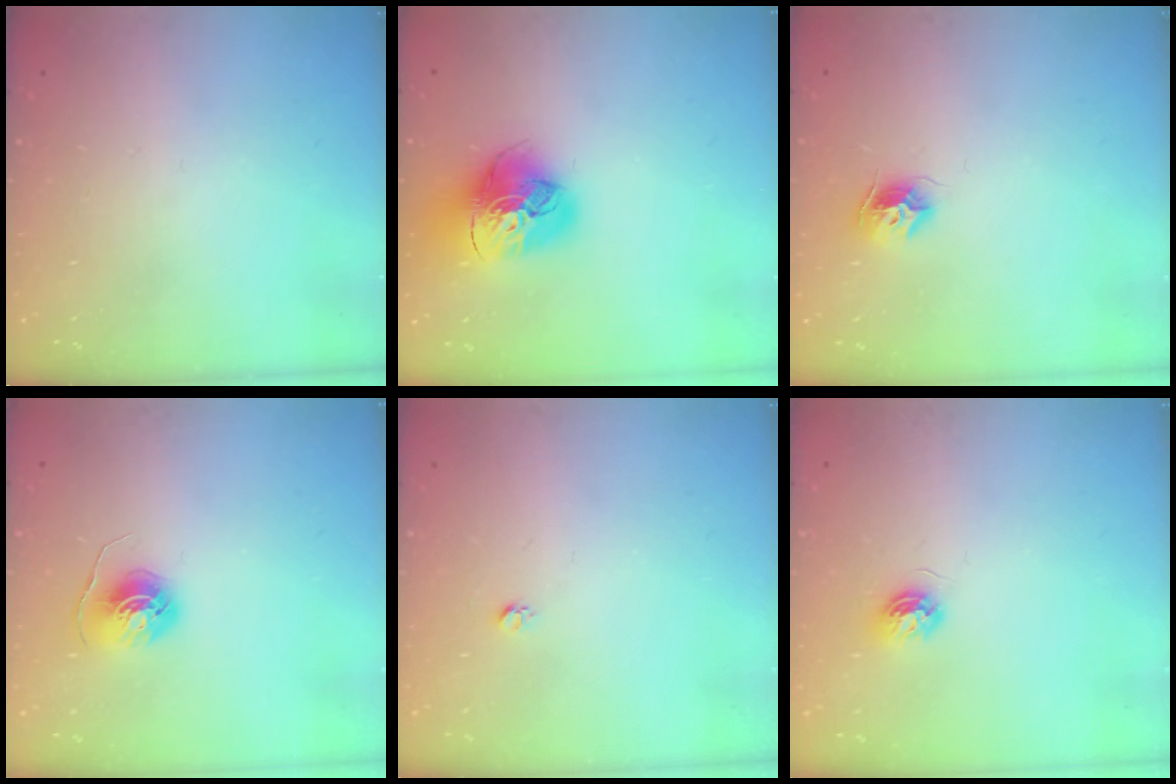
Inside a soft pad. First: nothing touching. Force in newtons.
{"total": 16.7, "press": 16.6, "slide": 1.8}
{"total": 8.0, "press": 7.9, "slide": 0.5}
{"total": 6.1, "press": 6.1, "slide": 0.5}
{"total": 2.7, "press": 2.7, "slide": 0.3}
{"total": 4.8, "press": 4.8, "slide": 0.6}